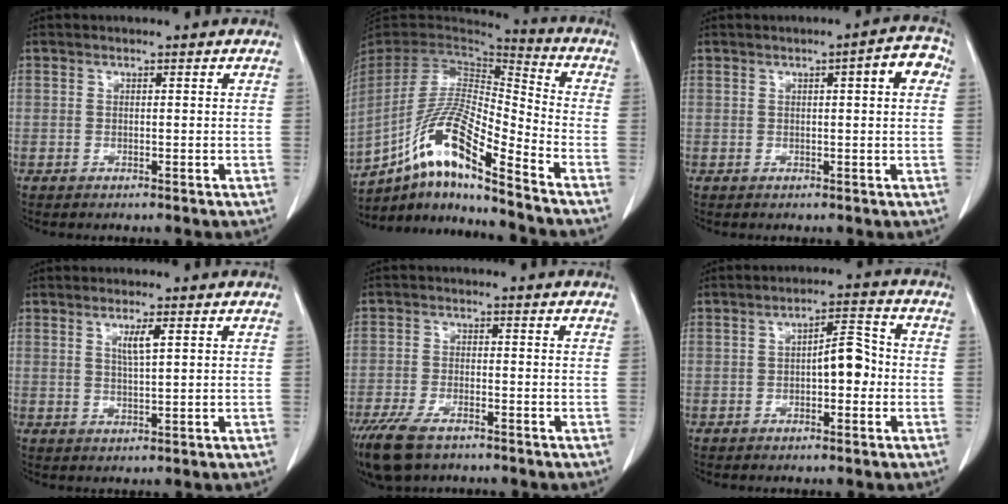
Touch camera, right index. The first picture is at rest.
{"total": 16.5, "force": [-10.4, 1.3, 12.7], "torque": [-0.257, -0.004, -0.188]}
{"total": 4.6, "force": [1.2, 0.7, 4.4], "torque": [-0.054, 0.012, 0.011]}
{"total": 2.7, "force": [1.1, 0.0, 2.5], "torque": [-0.050, -0.002, 0.022]}
{"total": 8.1, "force": [-5.9, 2.9, 4.8], "torque": [-0.096, -0.016, -0.101]}
{"total": 5.2, "force": [-0.5, 1.9, 4.8], "torque": [-0.065, 0.023, -0.007]}